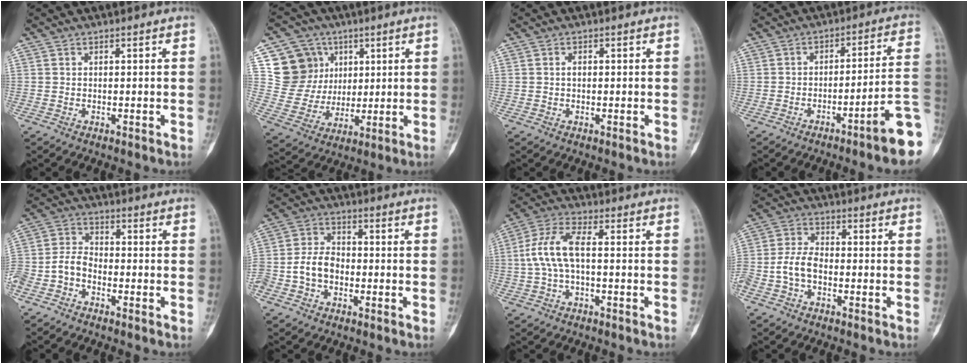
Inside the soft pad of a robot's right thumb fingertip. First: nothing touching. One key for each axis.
{"total": 13.3, "fx": 5.3, "fy": 11.8, "fz": 3.1, "tx": -0.018, "ty": -0.011, "tz": 0.108}
{"total": 1.1, "fx": 0.0, "fy": 0.6, "fz": 0.9, "tx": -0.012, "ty": 0.003, "tz": 0.000}
{"total": 11.9, "fx": -5.0, "fy": 0.9, "fz": 10.8, "tx": -0.125, "ty": 0.034, "tz": -0.073}
{"total": 7.0, "fx": -3.5, "fy": 4.4, "fz": 4.1, "tx": -0.086, "ty": 0.026, "tz": -0.076}
{"total": 8.5, "fx": -2.3, "fy": 6.1, "fz": 5.4, "tx": -0.099, "ty": 0.031, "tz": -0.051}
{"total": 8.3, "fx": -0.2, "fy": 3.3, "fz": 7.6, "tx": -0.181, "ty": 0.031, "tz": -0.007}
{"total": 6.5, "fx": -2.2, "fy": 3.8, "fz": 4.7, "tx": -0.103, "ty": 0.025, "tz": -0.050}